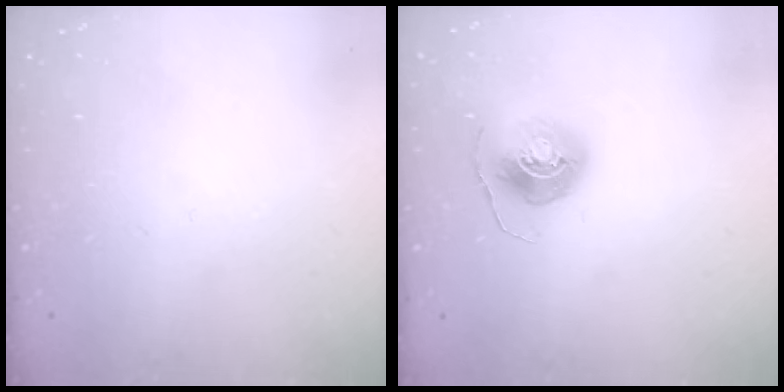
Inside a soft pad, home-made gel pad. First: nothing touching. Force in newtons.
{"total": 7.3, "press": 7.3, "slide": 0.1}